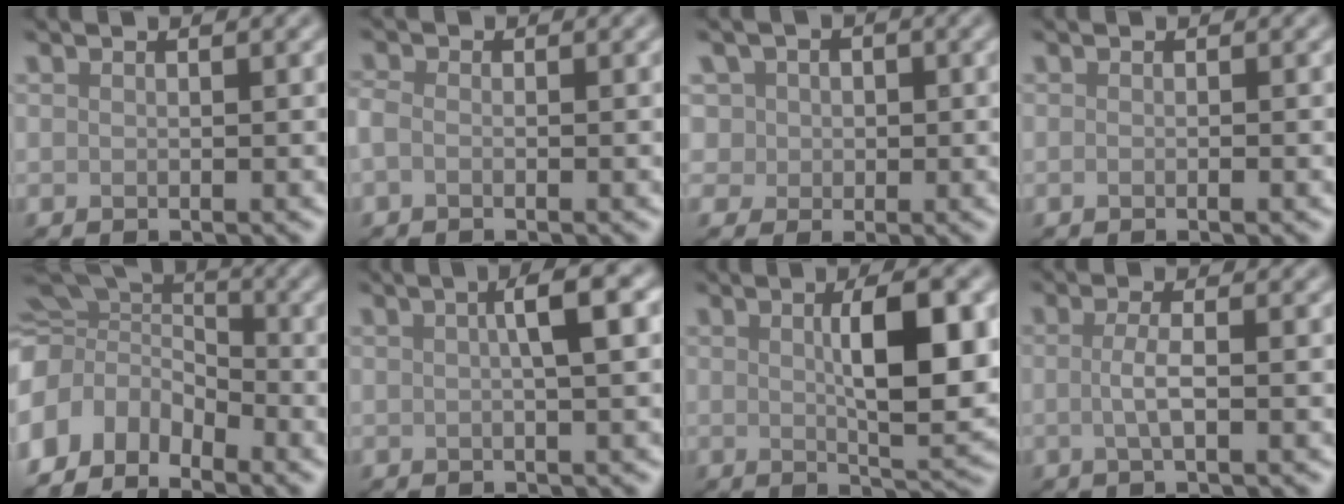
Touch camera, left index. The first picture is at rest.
{"total": 1.0, "force": [-0.5, 0.5, 0.7], "torque": [-0.019, 0.000, -0.015]}
{"total": 5.0, "force": [1.8, 4.3, 1.8], "torque": [-0.028, 0.018, 0.013]}
{"total": 0.6, "force": [-0.3, 0.0, 0.5], "torque": [-0.008, 0.000, -0.004]}
{"total": 8.1, "force": [-4.1, 5.1, 4.8], "torque": [-0.102, -0.008, -0.089]}
{"total": 3.6, "force": [0.8, 0.7, 3.5], "torque": [-0.045, 0.016, 0.007]}
{"total": 7.3, "force": [1.1, 1.7, 7.0], "torque": [-0.098, 0.004, 0.020]}
{"total": 2.3, "force": [-0.2, 0.7, 2.2], "torque": [-0.043, 0.000, -0.008]}